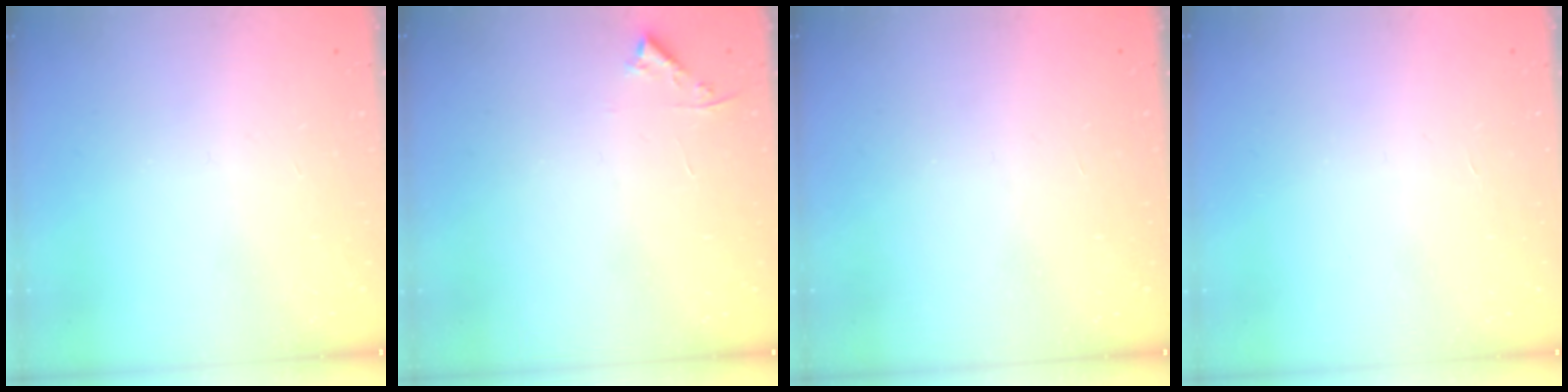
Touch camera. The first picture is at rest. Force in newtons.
{"total": 3.1, "press": 3.0, "slide": 0.3}
{"total": 1.6, "press": 1.6, "slide": 0.1}
{"total": 1.6, "press": 1.6, "slide": 0.1}